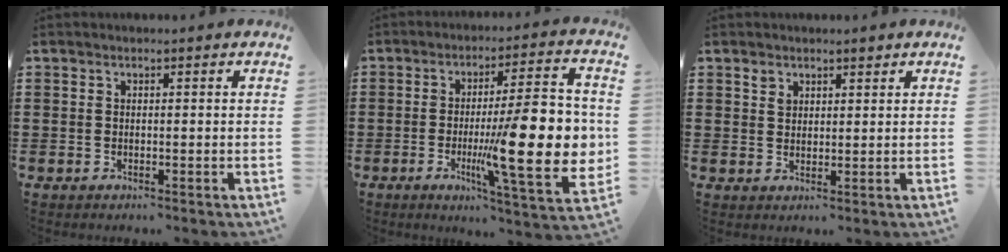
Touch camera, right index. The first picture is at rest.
{"total": 18.3, "force": [-1.4, 4.4, 17.7], "torque": [-0.263, -0.024, -0.017]}
{"total": 1.9, "force": [1.5, 1.2, 0.4], "torque": [-0.004, -0.001, 0.028]}